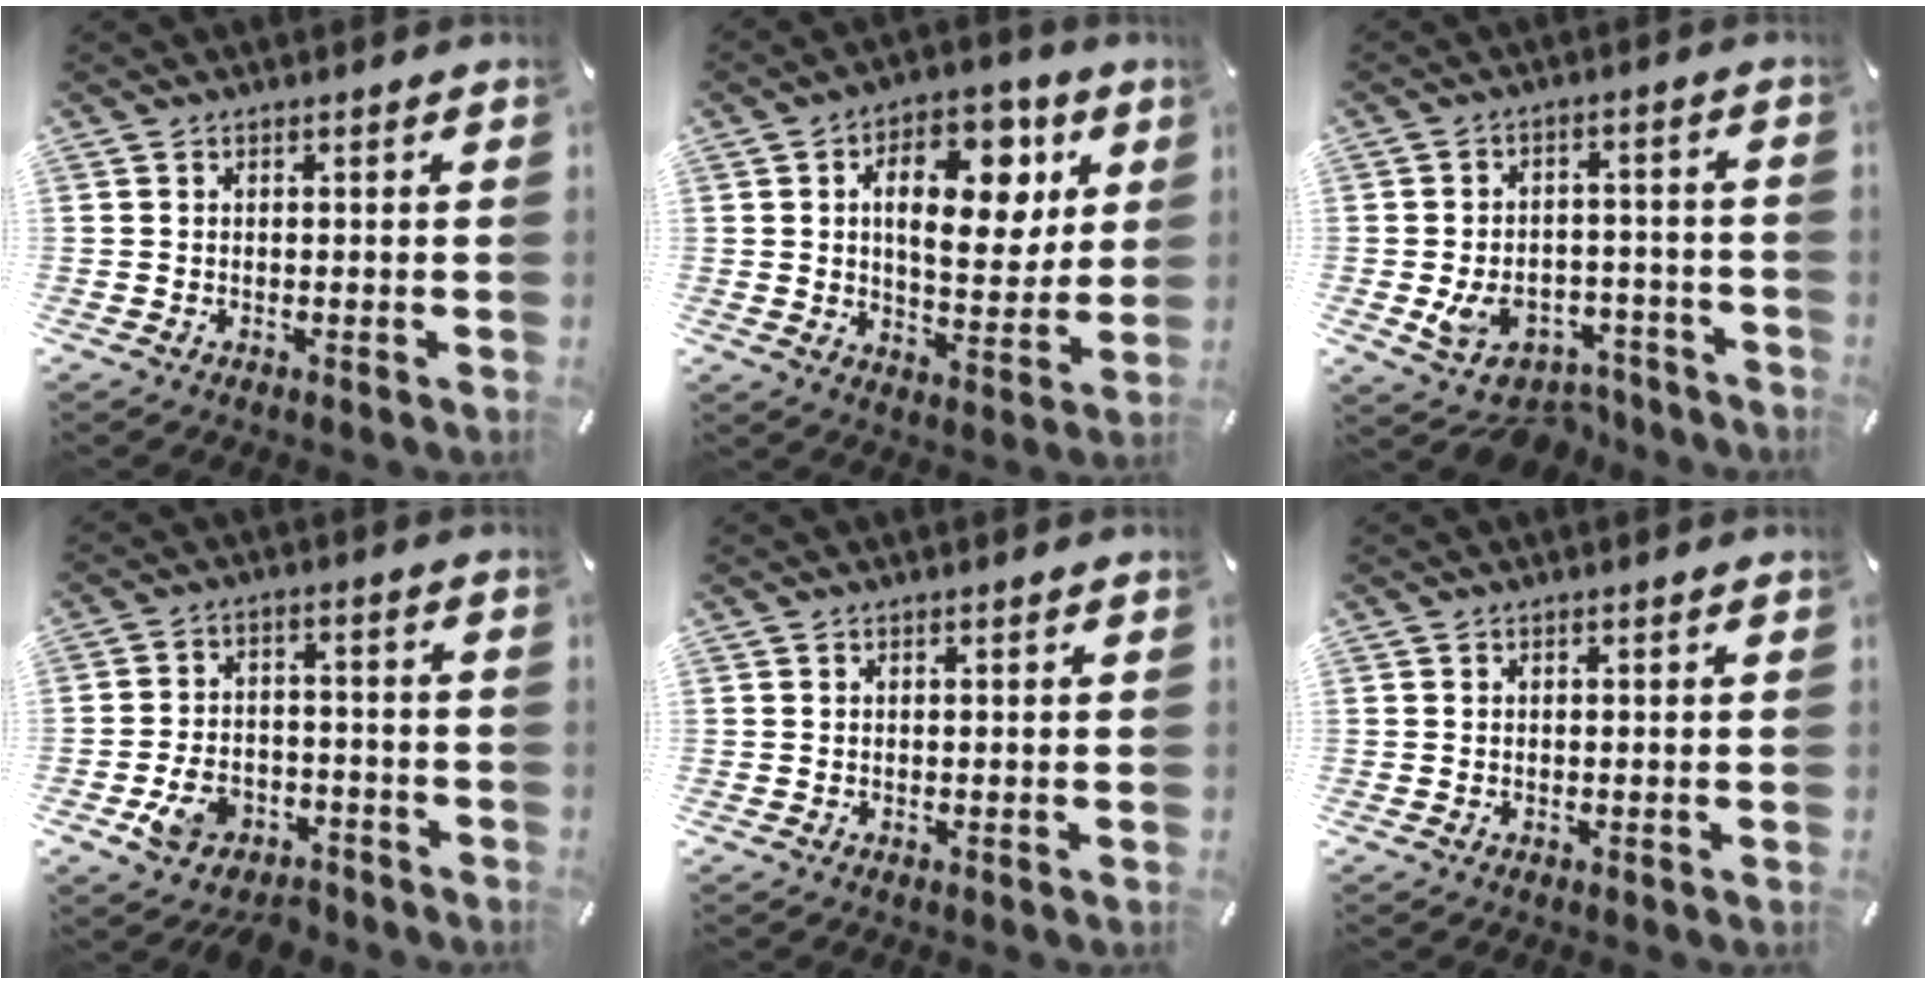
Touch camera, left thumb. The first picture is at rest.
{"total": 16.4, "force": [5.5, 9.8, 11.9], "torque": [-0.156, -0.020, 0.089]}
{"total": 9.5, "force": [-4.0, 7.3, 4.6], "torque": [-0.070, 0.030, -0.063]}
{"total": 8.2, "force": [-5.1, 5.4, 3.5], "torque": [-0.065, 0.038, -0.089]}
{"total": 0.0}
{"total": 0.0}